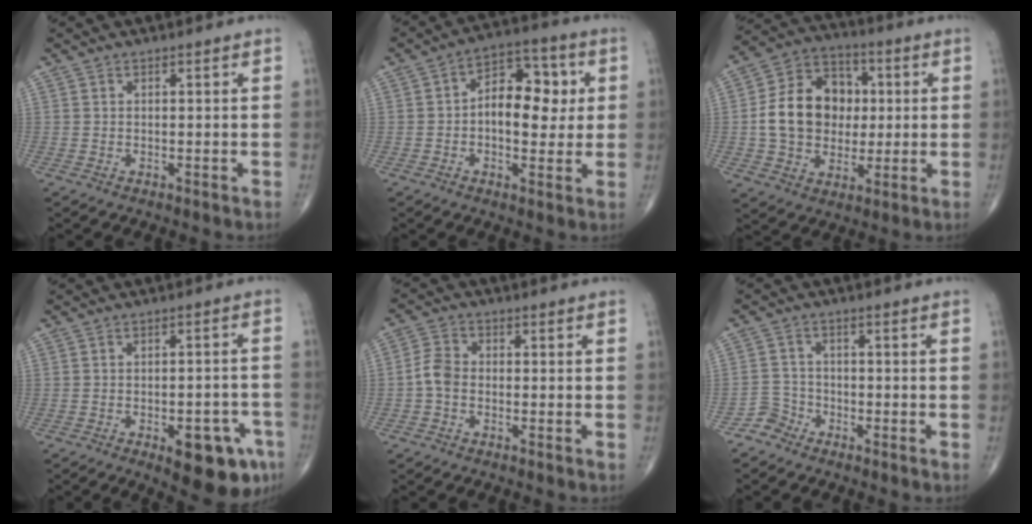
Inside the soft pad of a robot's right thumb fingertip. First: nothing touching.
{"total": 11.9, "force": [0.8, 7.3, 9.4], "torque": [-0.100, 0.024, 0.007]}
{"total": 15.9, "force": [0.5, 12.6, 9.7], "torque": [-0.137, 0.024, 0.009]}
{"total": 12.1, "force": [-5.8, 4.7, 9.5], "torque": [-0.096, 0.023, -0.067]}
{"total": 4.2, "force": [-1.1, 2.9, 2.8], "torque": [-0.054, 0.013, -0.030]}
{"total": 3.3, "force": [-2.6, 2.0, -0.5], "torque": [0.022, 0.012, -0.059]}